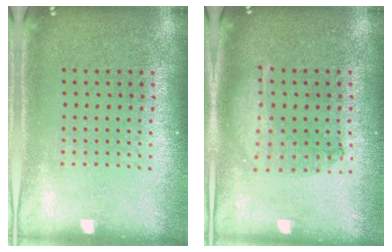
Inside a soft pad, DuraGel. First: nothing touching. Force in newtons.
{"total": 0.6, "press": 0.6, "slide": 0.2}